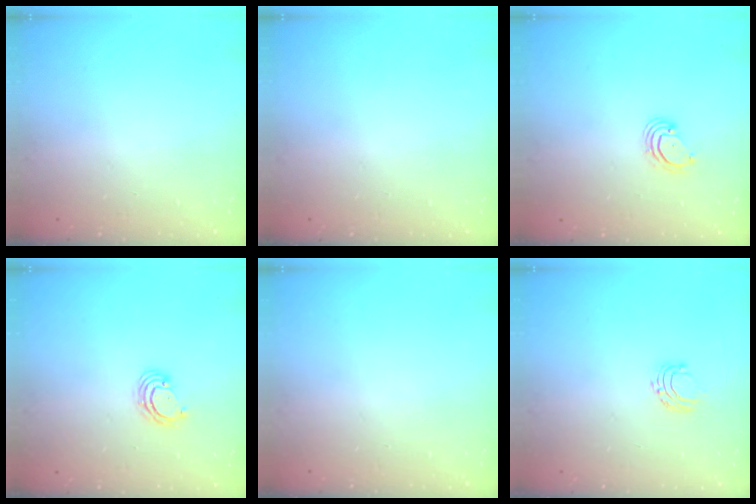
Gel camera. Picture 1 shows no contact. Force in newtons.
{"total": 0.0}
{"total": 3.0, "press": 3.0, "slide": 0.2}
{"total": 3.8, "press": 3.8, "slide": 0.2}
{"total": 0.0}
{"total": 5.2, "press": 5.1, "slide": 0.5}